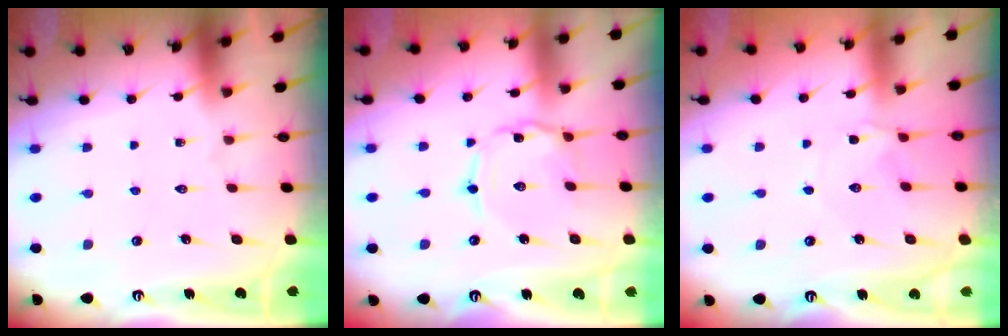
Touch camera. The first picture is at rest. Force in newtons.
{"total": 1.6, "press": 1.5, "slide": 0.2}
{"total": 1.2, "press": 1.1, "slide": 0.2}